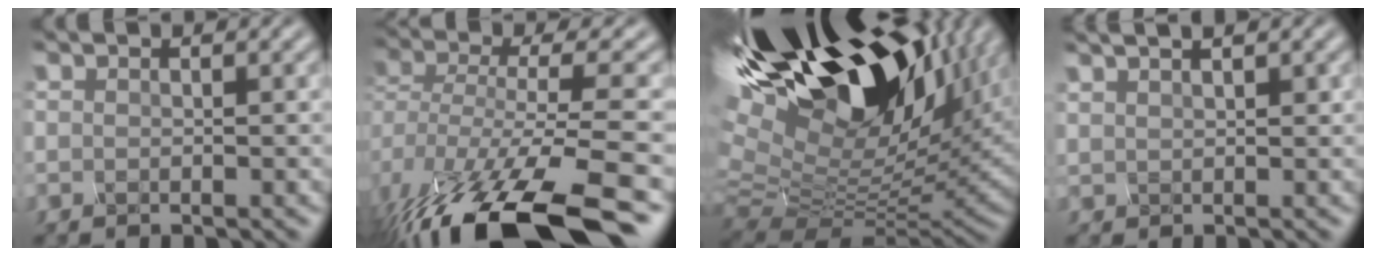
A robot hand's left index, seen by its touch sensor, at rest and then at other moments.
{"total": 11.7, "force": [-7.5, 3.7, 8.1], "torque": [-0.211, -0.017, -0.097]}
{"total": 17.5, "force": [9.9, 8.3, 11.8], "torque": [-0.249, 0.069, 0.166]}
{"total": 2.1, "force": [1.8, -0.1, 1.0], "torque": [-0.006, 0.021, 0.012]}